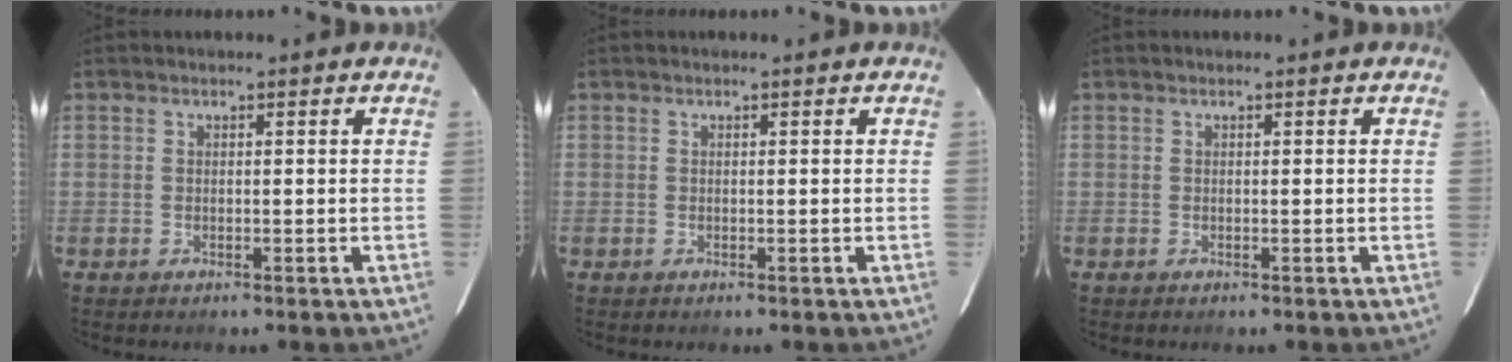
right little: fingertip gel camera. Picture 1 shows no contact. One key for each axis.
{"total": 0.0}
{"total": 0.0}